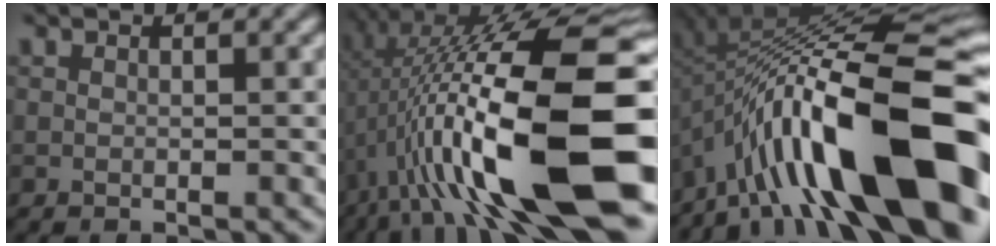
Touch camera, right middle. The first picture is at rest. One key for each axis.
{"total": 17.6, "fx": -2.6, "fy": 4.8, "fz": 16.8, "tx": -0.279, "ty": 0.038, "tz": -0.037}
{"total": 16.6, "fx": -6.6, "fy": 4.8, "fz": 14.4, "tx": -0.219, "ty": 0.050, "tz": -0.112}